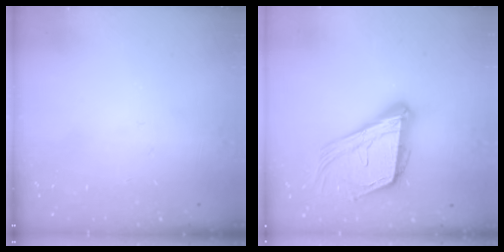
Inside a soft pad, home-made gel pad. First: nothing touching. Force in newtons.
{"total": 19.3, "press": 18.8, "slide": 4.6}